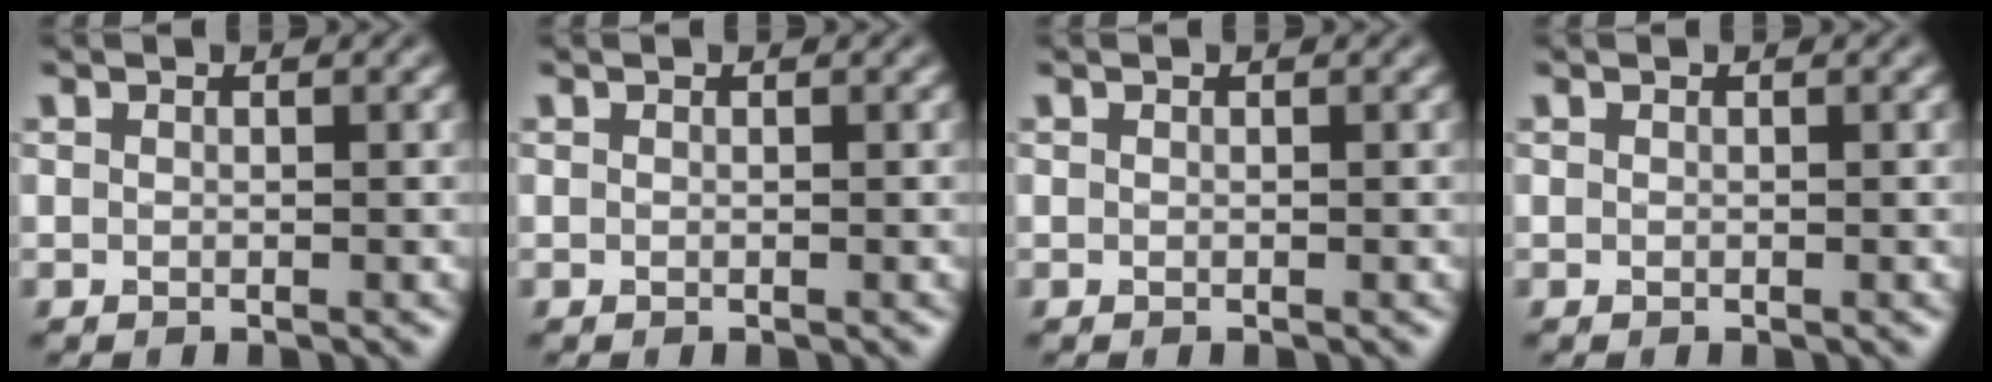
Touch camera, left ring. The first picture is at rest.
{"total": 0.0}
{"total": 0.0}
{"total": 0.0}